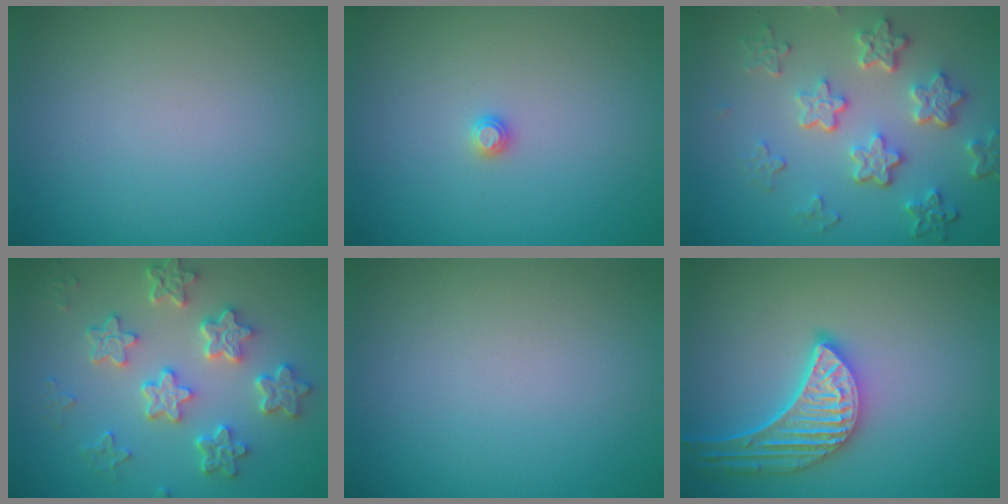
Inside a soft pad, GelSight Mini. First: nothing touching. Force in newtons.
{"total": 0.8, "press": 0.8, "slide": 0.1}
{"total": 5.8, "press": 4.3, "slide": 3.8}
{"total": 6.2, "press": 4.9, "slide": 3.9}
{"total": 0.0}
{"total": 5.1, "press": 4.2, "slide": 2.9}